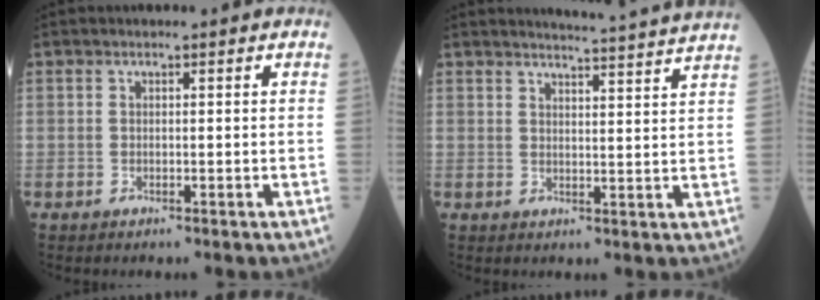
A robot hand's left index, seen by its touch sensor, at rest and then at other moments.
{"total": 10.9, "force": [10.5, -1.8, 2.3], "torque": [-0.035, -0.034, 0.117]}